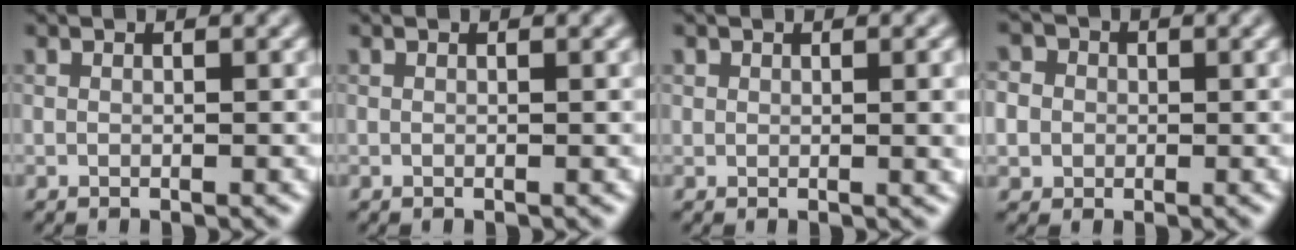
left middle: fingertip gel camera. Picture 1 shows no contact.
{"total": 0.0}
{"total": 1.9, "force": [0.6, 0.8, 1.6], "torque": [-0.018, 0.000, 0.023]}
{"total": 4.8, "force": [1.2, 4.3, 1.8], "torque": [-0.050, 0.032, 0.010]}